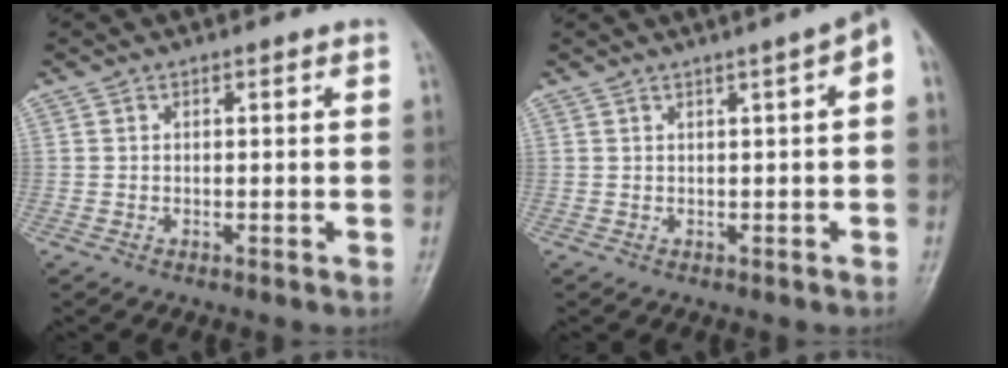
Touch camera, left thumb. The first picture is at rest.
{"total": 4.0, "force": [1.1, 0.6, 3.8], "torque": [-0.040, 0.018, 0.007]}